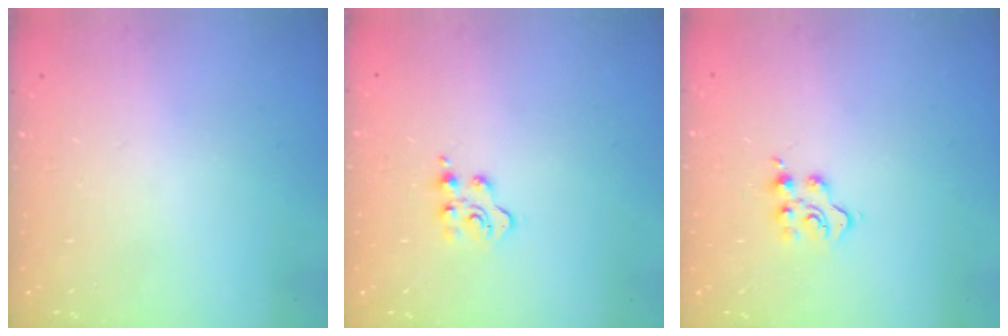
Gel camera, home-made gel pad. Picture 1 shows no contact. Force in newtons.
{"total": 3.8, "press": 3.8, "slide": 0.5}
{"total": 5.1, "press": 5.0, "slide": 0.5}